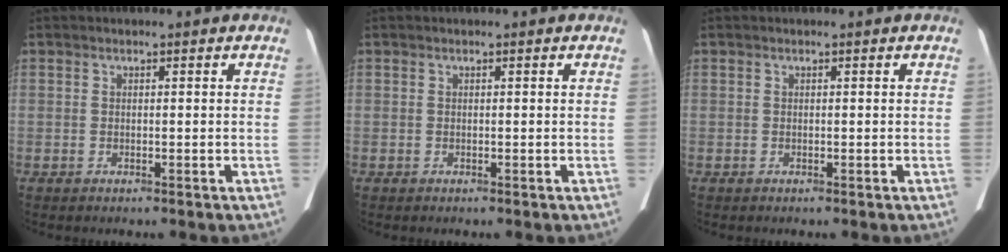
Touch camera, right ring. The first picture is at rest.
{"total": 0.0}
{"total": 0.0}